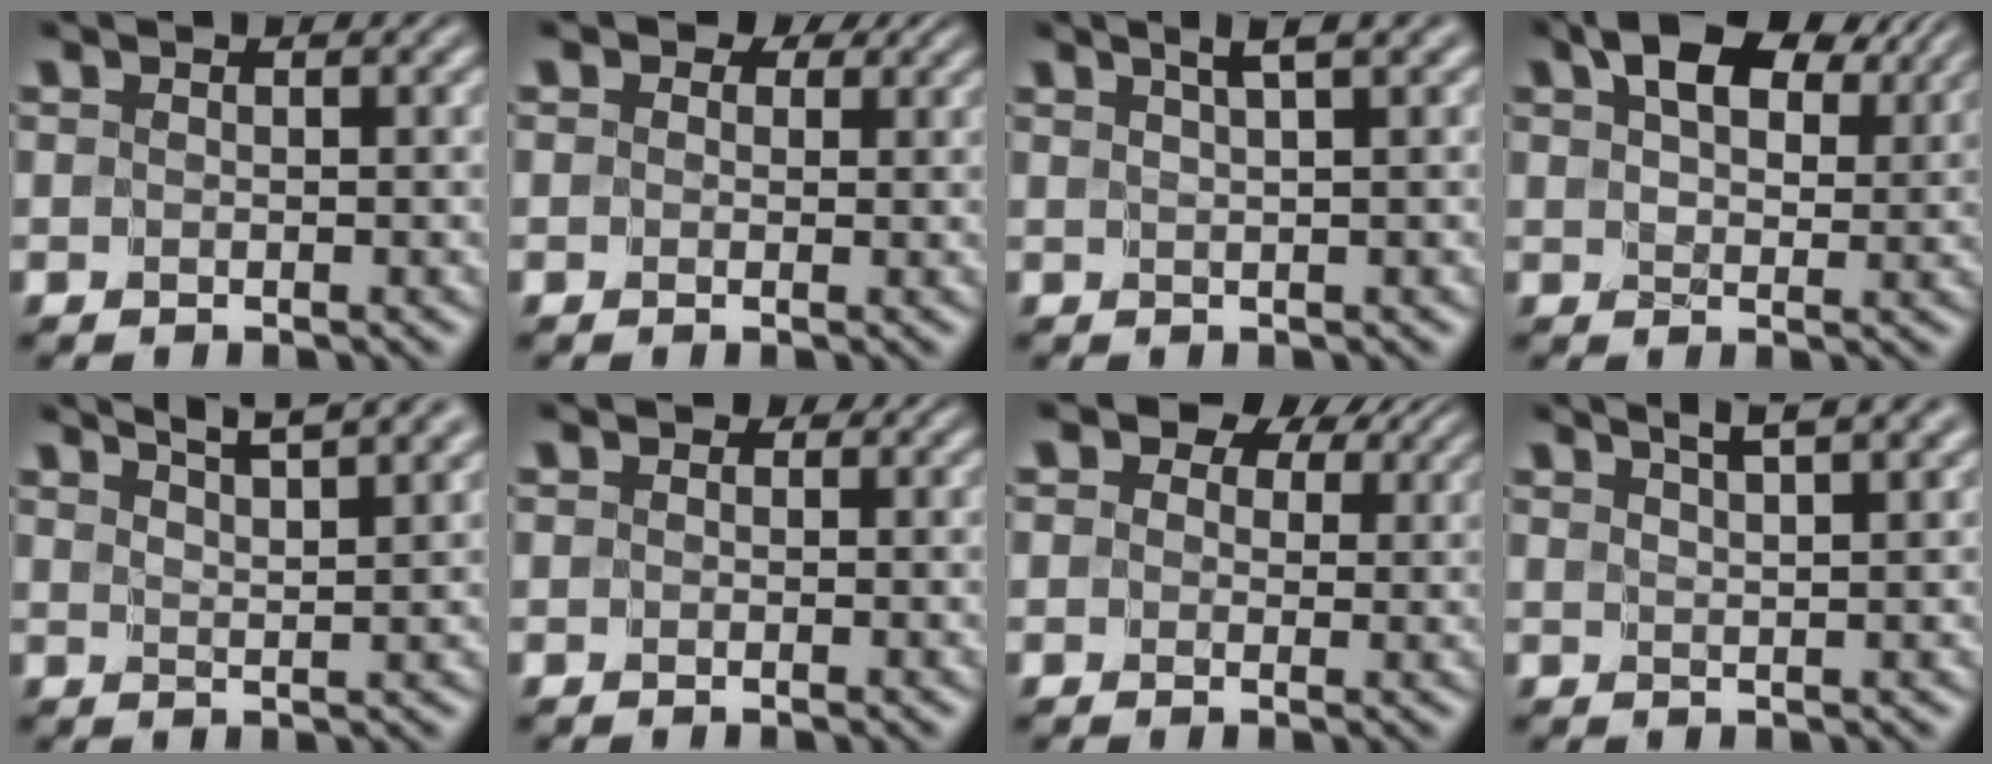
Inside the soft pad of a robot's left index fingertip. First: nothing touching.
{"total": 2.2, "force": [1.0, 1.5, 1.2], "torque": [-0.009, 0.004, 0.002]}
{"total": 2.2, "force": [1.5, -0.1, 1.6], "torque": [-0.014, 0.005, 0.020]}
{"total": 7.5, "force": [4.5, 3.7, 4.6], "torque": [-0.080, 0.011, 0.074]}
{"total": 6.2, "force": [5.1, 1.2, 3.3], "torque": [-0.018, 0.028, 0.043]}
{"total": 0.5, "force": [-0.2, 0.5, 0.2], "torque": [0.003, 0.000, -0.006]}
{"total": 5.8, "force": [3.4, 3.5, 3.2], "torque": [-0.048, 0.009, 0.029]}
{"total": 3.8, "force": [2.9, 0.5, 2.4], "torque": [-0.006, 0.016, 0.021]}